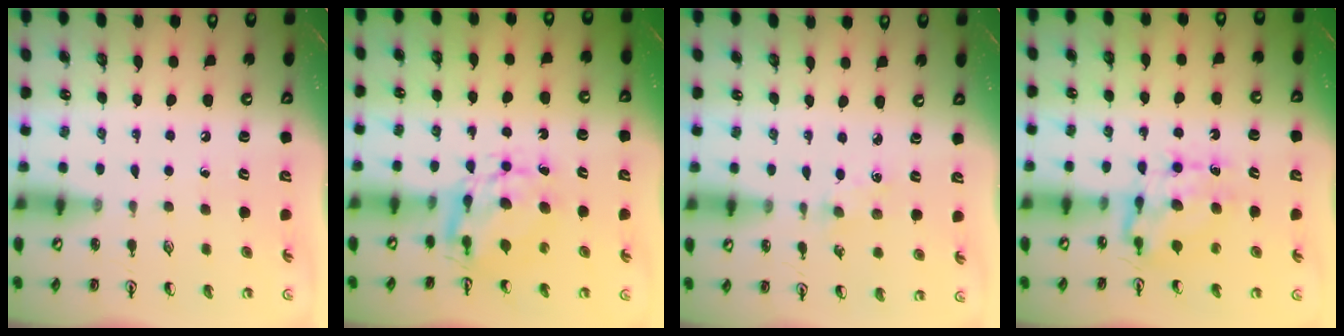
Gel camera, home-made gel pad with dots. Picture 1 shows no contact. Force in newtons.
{"total": 7.5, "press": 7.5, "slide": 0.7}
{"total": 2.8, "press": 2.8, "slide": 0.4}
{"total": 7.3, "press": 7.3, "slide": 0.7}